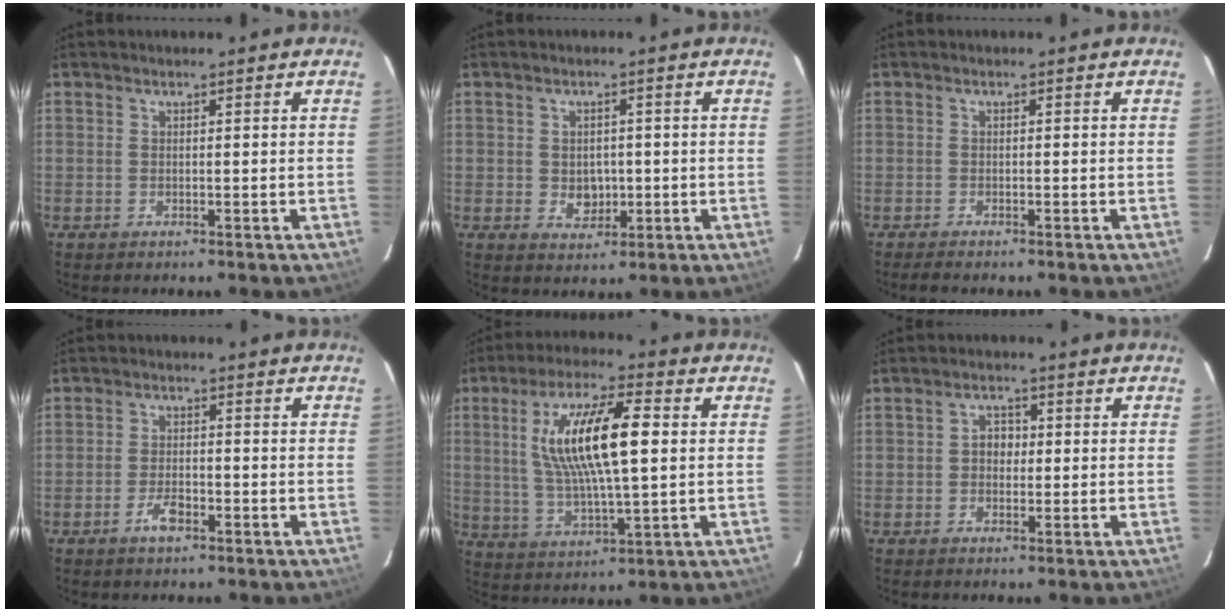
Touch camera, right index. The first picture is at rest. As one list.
[{"total": 4.2, "force": [-0.4, 3.6, 2.2], "torque": [-0.039, 0.001, 0.002]}, {"total": 2.4, "force": [-2.1, 0.2, 1.2], "torque": [-0.025, -0.010, -0.035]}, {"total": 3.8, "force": [-2.3, 1.7, 2.6], "torque": [-0.056, -0.001, -0.040]}, {"total": 16.0, "force": [2.8, 4.1, 15.2], "torque": [-0.286, 0.009, 0.058]}, {"total": 2.8, "force": [-0.2, 2.4, 1.5], "torque": [-0.023, 0.011, -0.003]}]